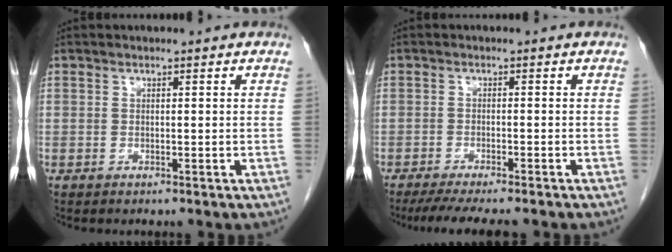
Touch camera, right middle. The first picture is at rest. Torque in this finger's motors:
{"motor_torque": [0.54, -0.47, 0.09, 0.02]}